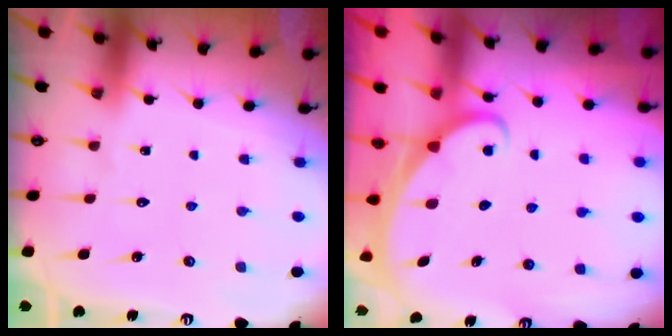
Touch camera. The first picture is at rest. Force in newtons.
{"total": 1.7, "press": 1.7, "slide": 0.1}